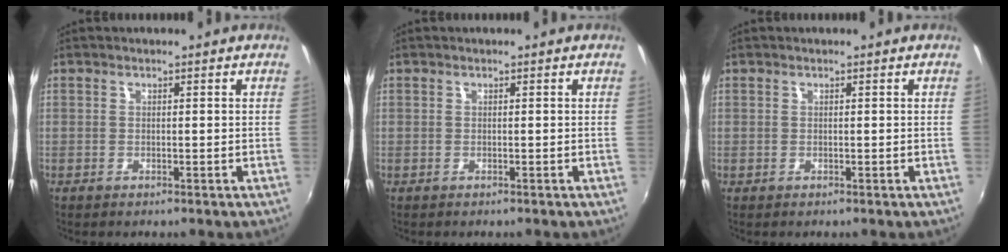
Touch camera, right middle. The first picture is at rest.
{"total": 0.0}
{"total": 0.0}